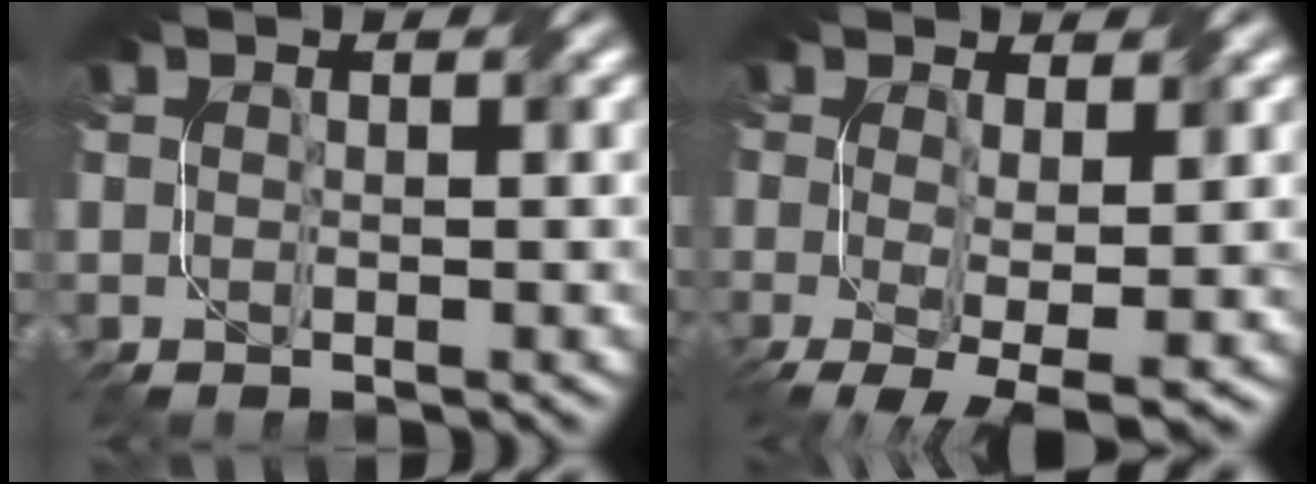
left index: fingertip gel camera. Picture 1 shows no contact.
{"total": 6.4, "force": [-1.5, 2.8, 5.6], "torque": [-0.104, -0.012, -0.015]}